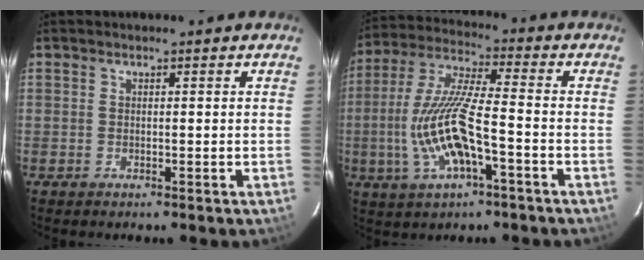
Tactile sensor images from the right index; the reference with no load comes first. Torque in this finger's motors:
{"motor_torque": [1.36, -0.78, 0.68, 0.21]}